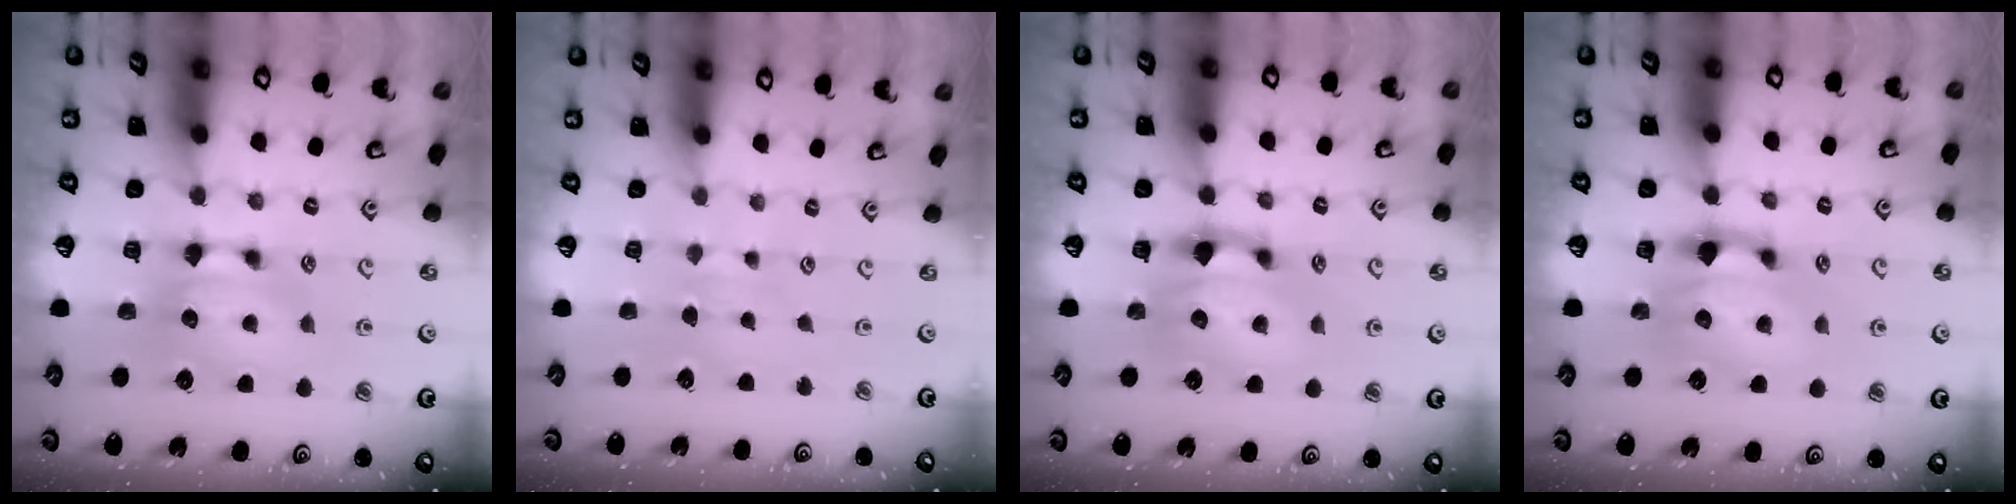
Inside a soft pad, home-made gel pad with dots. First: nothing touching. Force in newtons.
{"total": 2.9, "press": 2.9, "slide": 0.4}
{"total": 1.9, "press": 1.4, "slide": 1.3}
{"total": 1.9, "press": 1.4, "slide": 1.3}